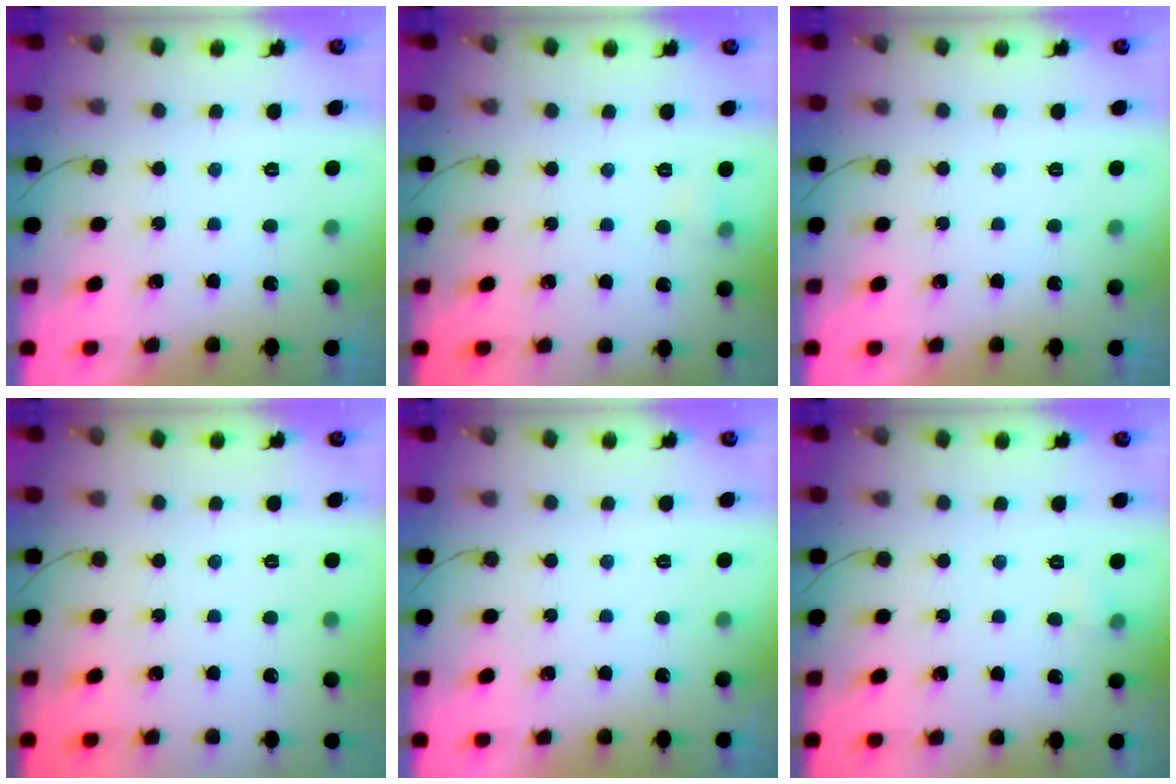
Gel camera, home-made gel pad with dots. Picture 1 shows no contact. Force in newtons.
{"total": 4.0, "press": 3.6, "slide": 1.7}
{"total": 0.0}
{"total": 0.0}
{"total": 0.0}
{"total": 3.2, "press": 3.0, "slide": 1.2}